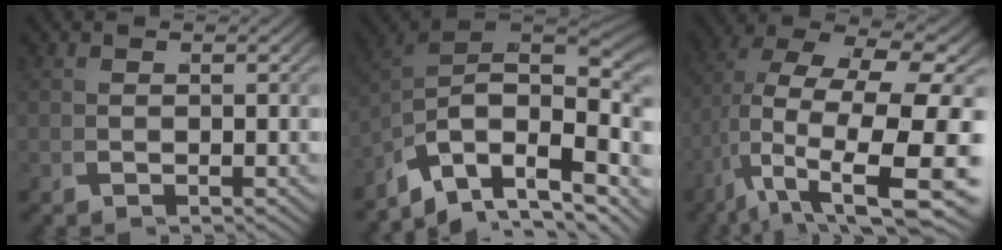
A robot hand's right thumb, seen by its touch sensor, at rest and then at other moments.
{"total": 14.4, "force": [-0.4, 8.3, 11.7], "torque": [-0.198, -0.022, 0.001]}
{"total": 12.7, "force": [-0.9, 6.7, 10.7], "torque": [-0.219, -0.064, 0.032]}